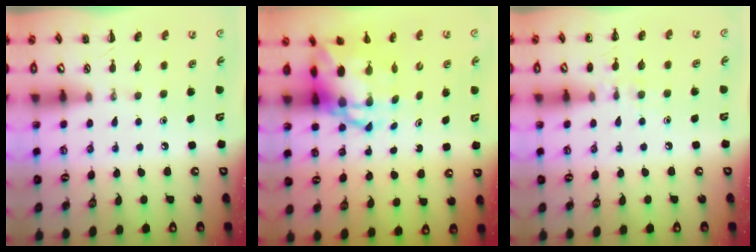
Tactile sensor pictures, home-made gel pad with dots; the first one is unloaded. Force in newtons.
{"total": 8.9, "press": 8.6, "slide": 2.3}
{"total": 7.2, "press": 6.9, "slide": 1.9}